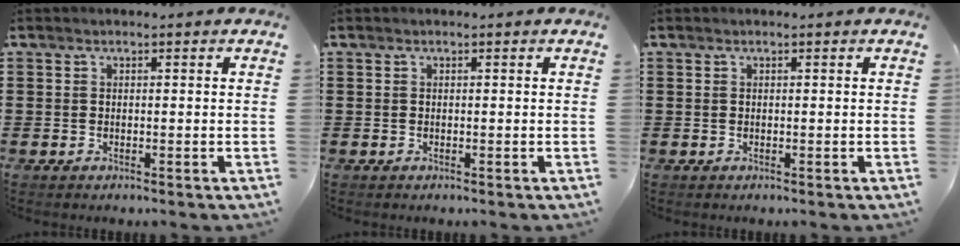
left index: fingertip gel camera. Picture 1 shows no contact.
{"total": 0.0}
{"total": 0.0}